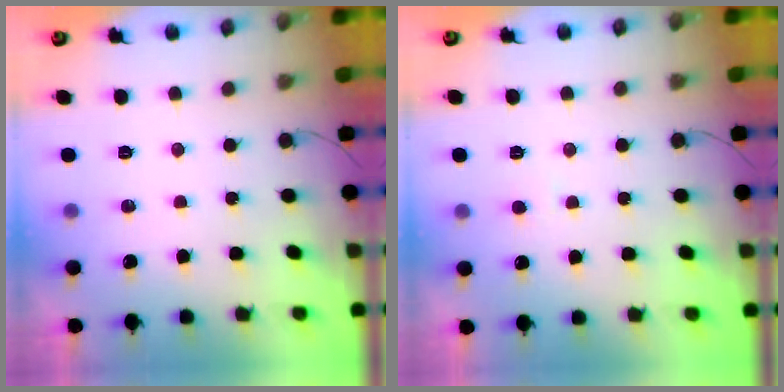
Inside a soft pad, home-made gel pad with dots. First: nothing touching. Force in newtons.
{"total": 2.7, "press": 2.7, "slide": 0.2}